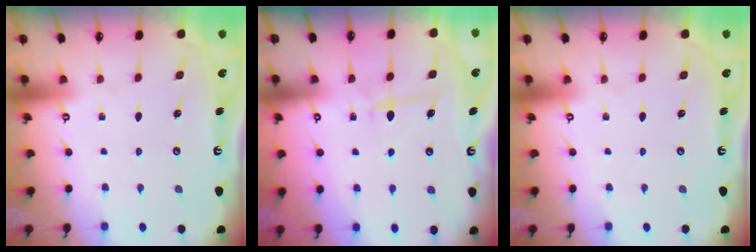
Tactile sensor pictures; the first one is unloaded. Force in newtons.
{"total": 5.9, "press": 5.8, "slide": 1.0}
{"total": 0.0}